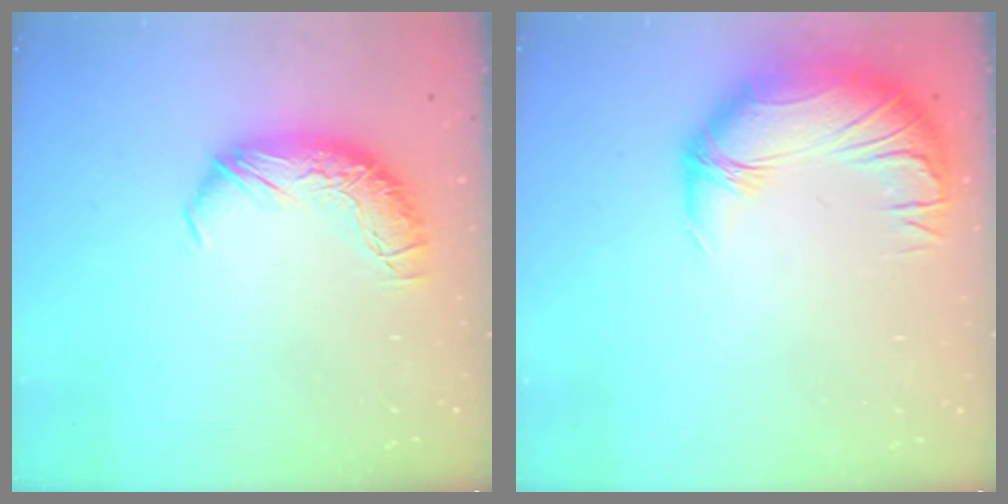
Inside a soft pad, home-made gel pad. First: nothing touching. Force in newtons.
{"total": 3.0, "press": 0.7, "slide": 2.9}